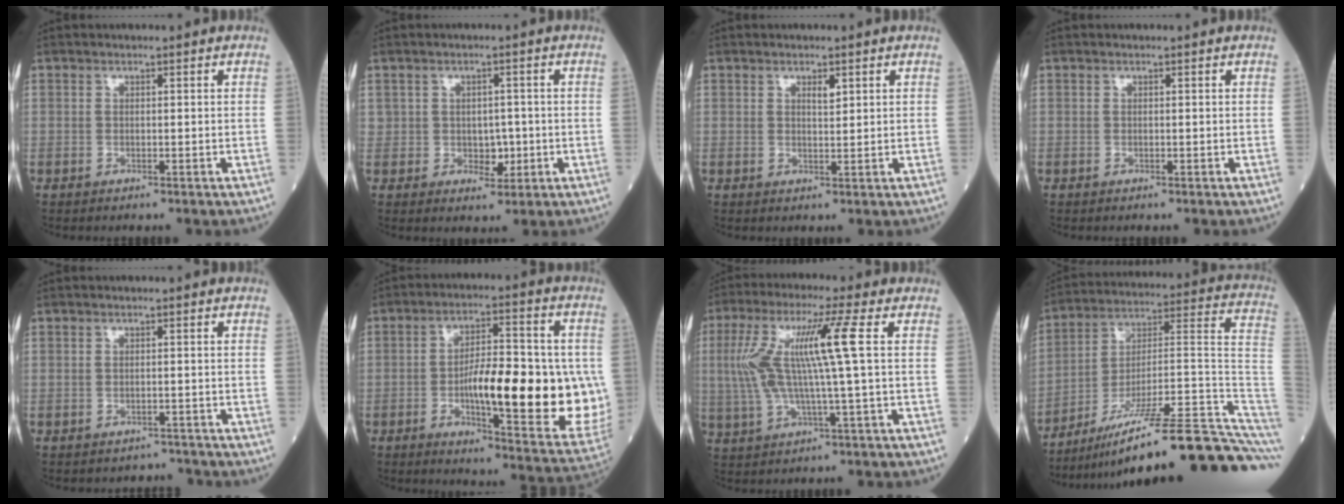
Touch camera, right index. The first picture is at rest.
{"total": 3.3, "force": [-0.2, 2.5, 2.1], "torque": [-0.025, 0.006, 0.007]}
{"total": 1.6, "force": [0.9, 0.4, 1.2], "torque": [-0.021, -0.001, 0.015]}
{"total": 0.0}
{"total": 1.9, "force": [-1.7, 0.6, -0.7], "torque": [0.013, 0.001, -0.021]}
{"total": 20.3, "force": [-2.0, 4.4, 19.7], "torque": [-0.233, 0.007, -0.018]}
{"total": 11.3, "force": [1.7, -0.4, 11.2], "torque": [-0.238, 0.021, 0.035]}
{"total": 25.8, "force": [-18.9, 0.4, 17.5], "torque": [-0.167, 0.035, -0.298]}